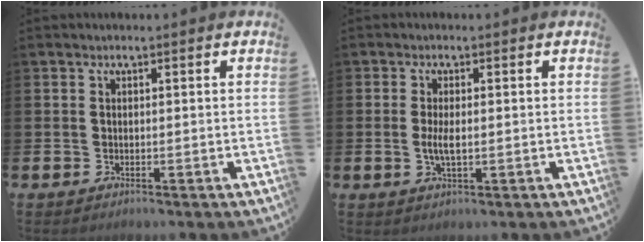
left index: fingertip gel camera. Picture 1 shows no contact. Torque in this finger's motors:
{"motor_torque": [0.88, -0.06, 0.12, 0.14]}